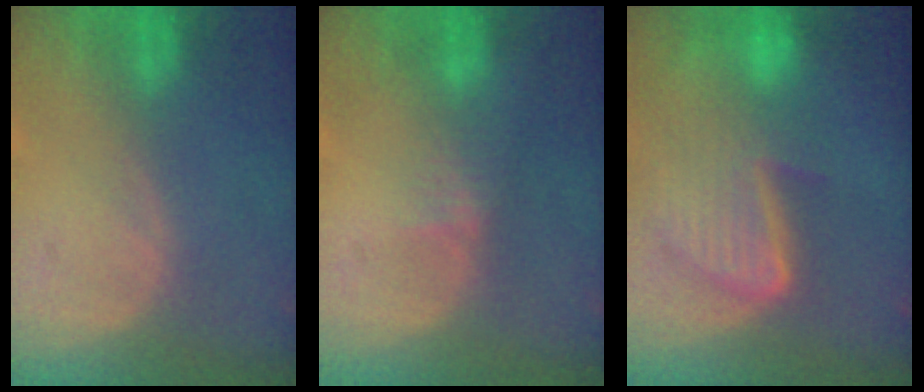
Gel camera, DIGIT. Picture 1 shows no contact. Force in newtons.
{"total": 1.8, "press": 1.5, "slide": 1.0}
{"total": 9.4, "press": 8.1, "slide": 4.9}